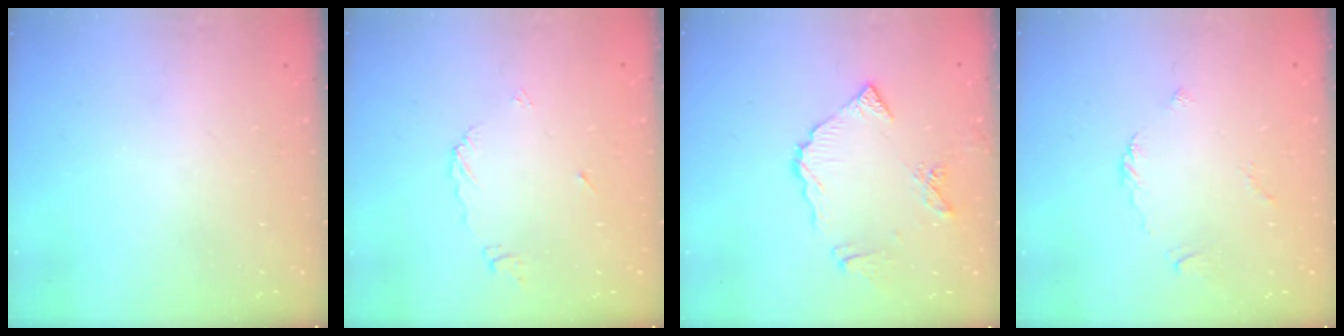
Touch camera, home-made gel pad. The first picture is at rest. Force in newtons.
{"total": 5.9, "press": 5.9, "slide": 0.3}
{"total": 9.5, "press": 9.4, "slide": 1.0}
{"total": 2.7, "press": 2.7, "slide": 0.5}